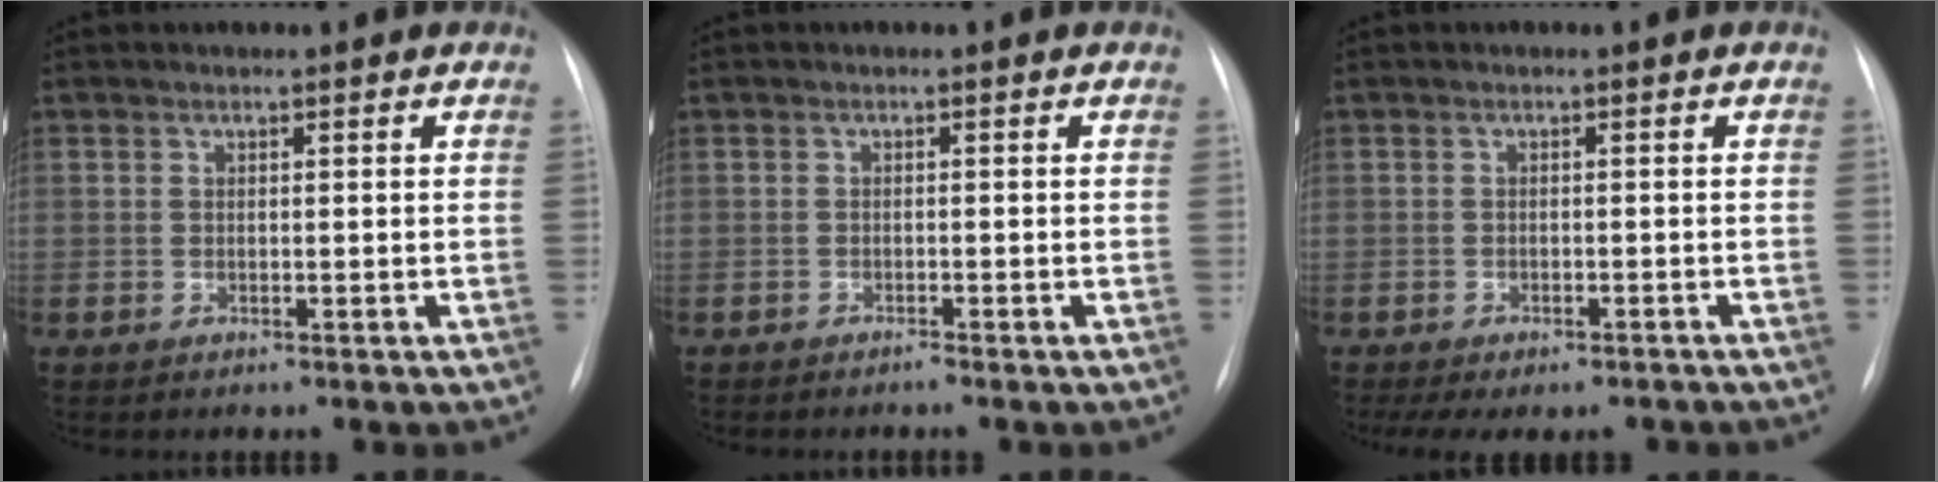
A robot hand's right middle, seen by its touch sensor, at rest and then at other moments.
{"total": 0.6, "force": [-0.6, -0.1, 0.1], "torque": [-0.003, -0.001, -0.012]}
{"total": 9.0, "force": [-7.2, 3.5, 4.2], "torque": [-0.066, 0.002, -0.091]}